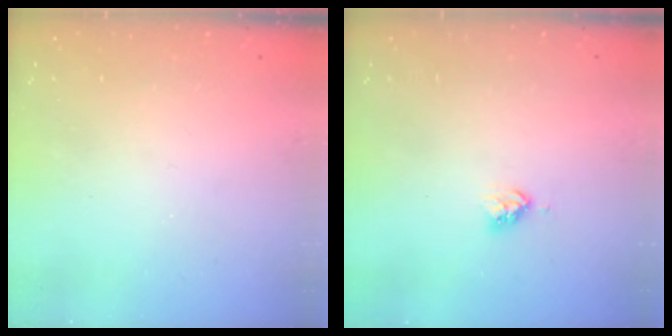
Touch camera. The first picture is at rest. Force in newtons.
{"total": 4.0, "press": 3.9, "slide": 0.4}